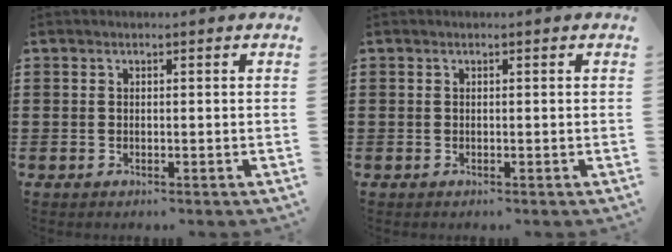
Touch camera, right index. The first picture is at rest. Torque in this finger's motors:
{"motor_torque": [-0.11, 0.23, 0.03, 0.00]}